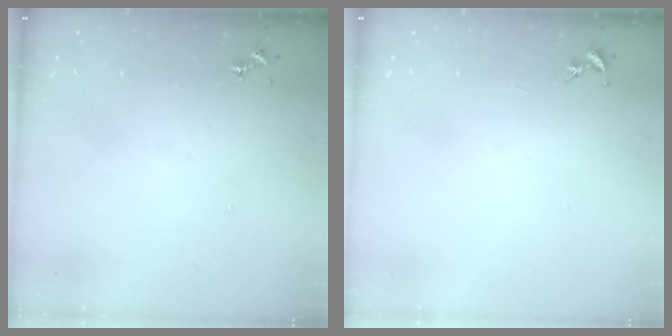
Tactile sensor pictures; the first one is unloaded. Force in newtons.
{"total": 0.0}